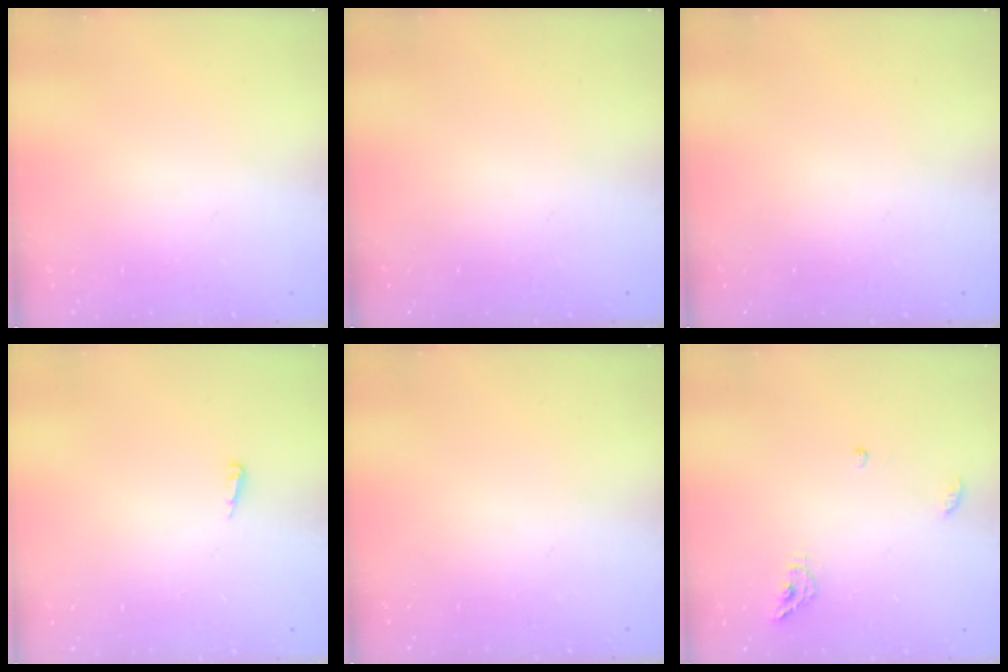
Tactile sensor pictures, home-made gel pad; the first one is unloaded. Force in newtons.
{"total": 0.0}
{"total": 0.0}
{"total": 3.6, "press": 3.5, "slide": 0.6}
{"total": 0.0}
{"total": 6.4, "press": 6.4, "slide": 0.1}